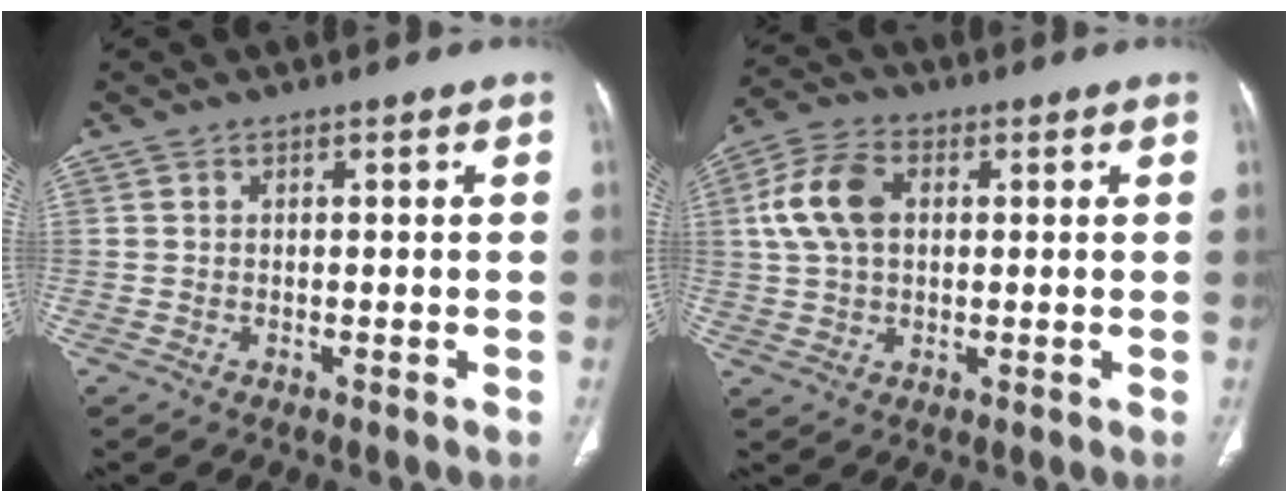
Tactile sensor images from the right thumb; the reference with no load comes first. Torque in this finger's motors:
{"motor_torque": [-0.02, 0.11, 0.33, -0.30, 0.17]}